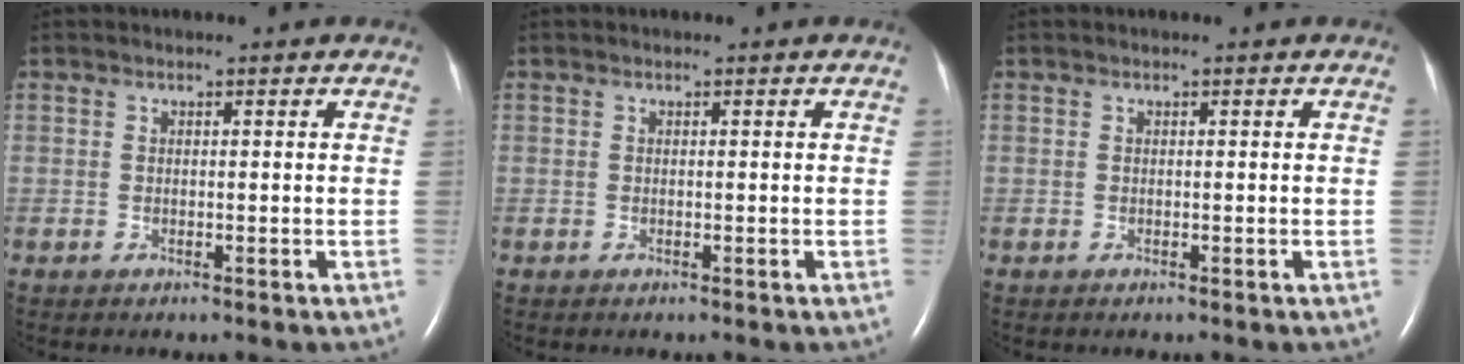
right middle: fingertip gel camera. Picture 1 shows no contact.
{"total": 0.0}
{"total": 0.0}